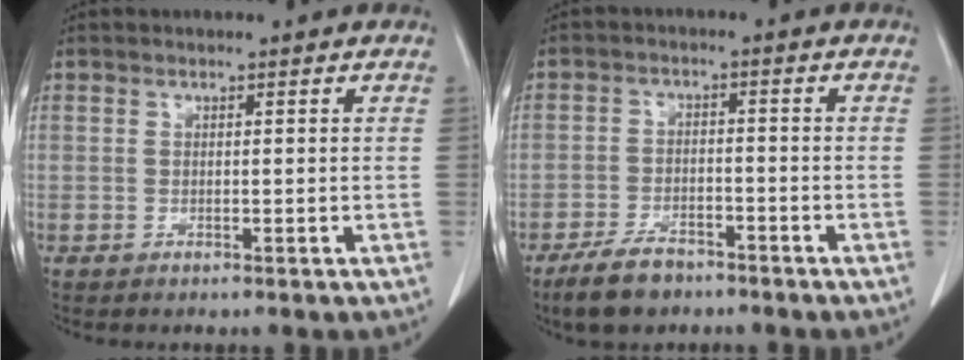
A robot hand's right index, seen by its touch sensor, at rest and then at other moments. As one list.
[{"total": 5.9, "force": [-4.6, 2.6, 2.8], "torque": [-0.060, -0.003, -0.078]}]